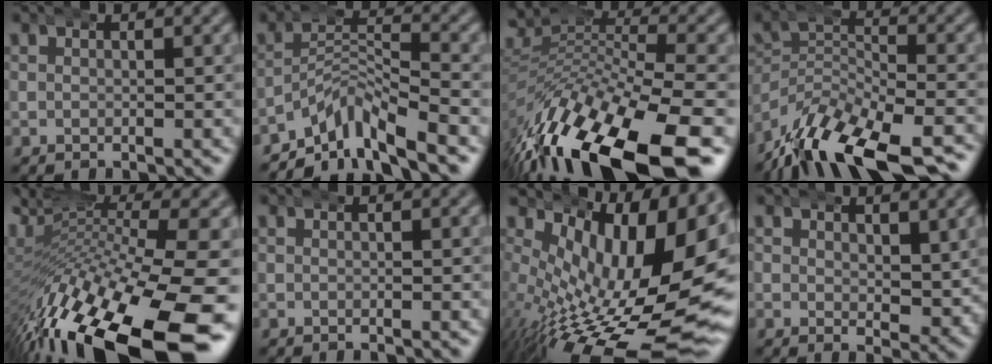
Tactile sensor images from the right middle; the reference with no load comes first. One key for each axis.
{"total": 6.6, "fx": -5.0, "fy": 2.8, "fz": 3.3, "tx": -0.036, "ty": -0.001, "tz": -0.095}
{"total": 12.7, "fx": -5.1, "fy": 6.2, "fz": 9.8, "tx": -0.177, "ty": -0.022, "tz": -0.064}
{"total": 9.0, "fx": -5.7, "fy": 4.0, "fz": 5.7, "tx": -0.089, "ty": -0.014, "tz": -0.091}
{"total": 15.2, "fx": -4.3, "fy": 7.1, "fz": 12.7, "tx": -0.226, "ty": -0.022, "tz": -0.052}
{"total": 0.0}
{"total": 14.3, "fx": -1.3, "fy": 6.8, "fz": 12.6, "tx": -0.191, "ty": -0.032, "tz": 0.006}
{"total": 2.0, "fx": 1.7, "fy": 0.7, "fz": 0.9, "tx": -0.001, "ty": -0.001, "tz": 0.029}